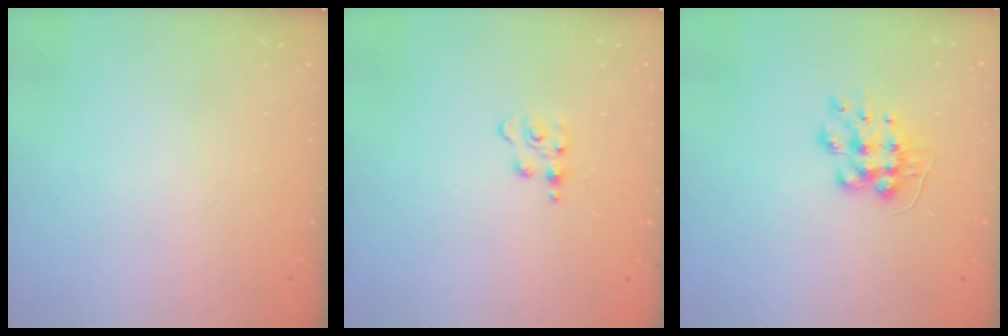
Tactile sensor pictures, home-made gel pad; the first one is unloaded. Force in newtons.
{"total": 3.0, "press": 3.0, "slide": 0.5}
{"total": 9.4, "press": 9.3, "slide": 1.3}